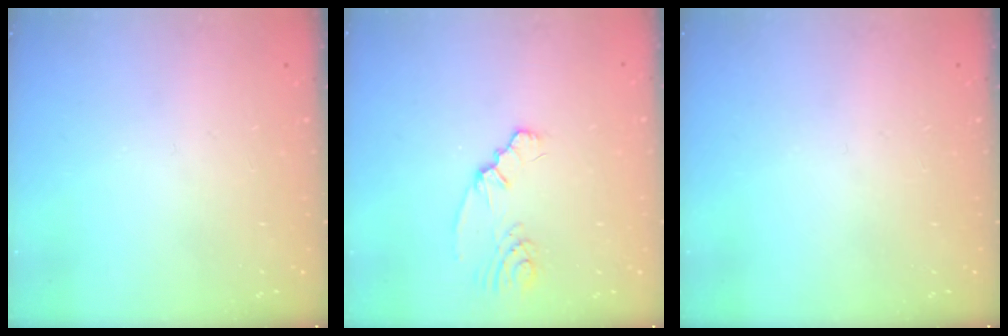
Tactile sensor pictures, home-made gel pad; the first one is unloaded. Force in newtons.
{"total": 2.3, "press": 2.2, "slide": 0.5}
{"total": 0.0}